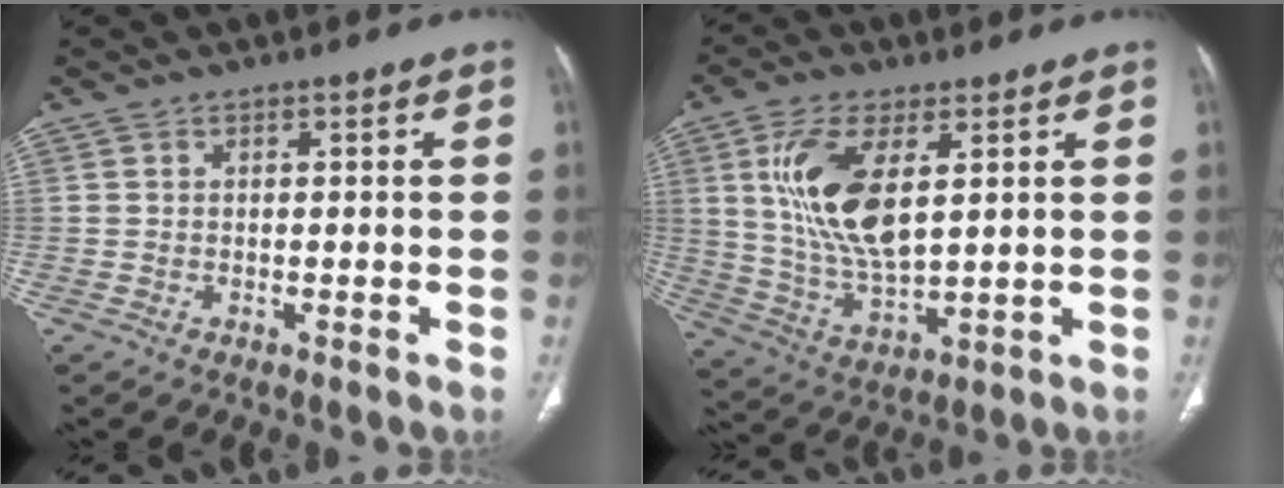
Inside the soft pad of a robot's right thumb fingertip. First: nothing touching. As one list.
[{"total": 14.8, "force": [4.1, 6.6, 12.6], "torque": [-0.253, -0.020, 0.089]}]